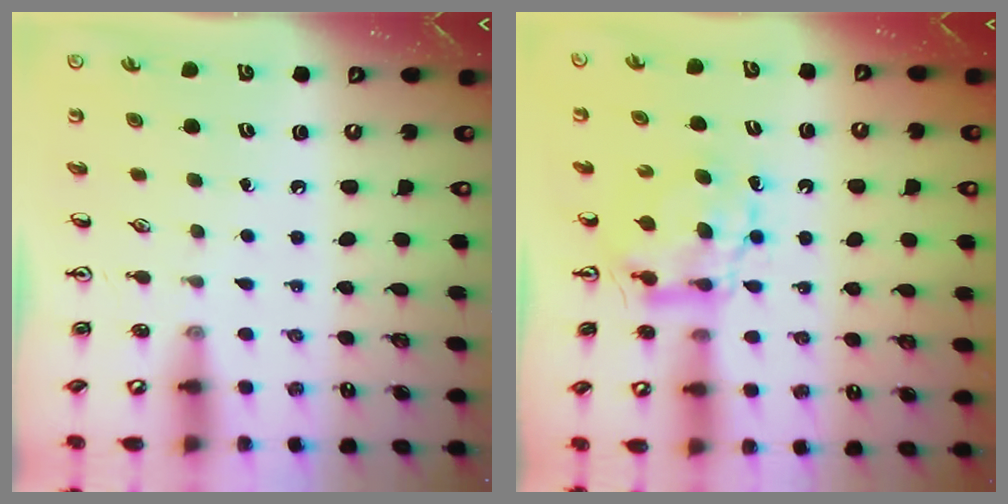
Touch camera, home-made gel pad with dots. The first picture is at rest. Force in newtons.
{"total": 7.1, "press": 7.1, "slide": 0.2}